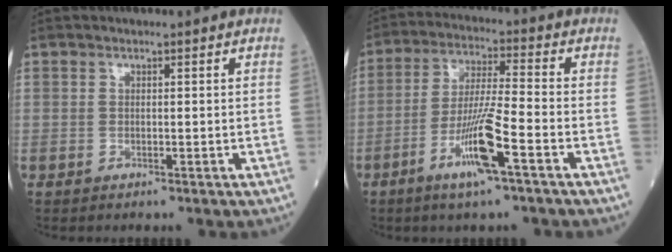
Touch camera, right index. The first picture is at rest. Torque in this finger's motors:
{"motor_torque": [1.57, -0.57, 0.89, 0.21]}